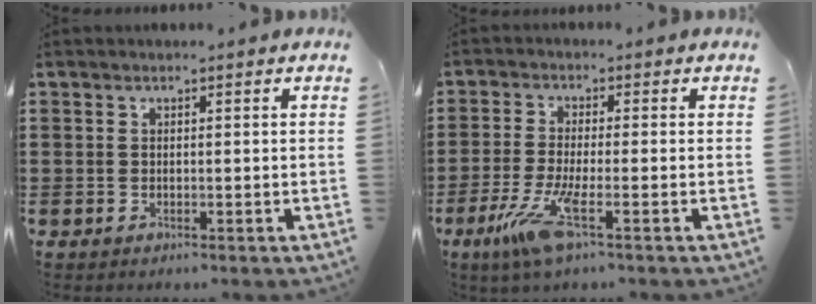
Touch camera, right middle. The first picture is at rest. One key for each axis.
{"total": 7.1, "fx": -3.1, "fy": 1.0, "fz": 6.3, "tx": -0.150, "ty": -0.024, "tz": -0.060}